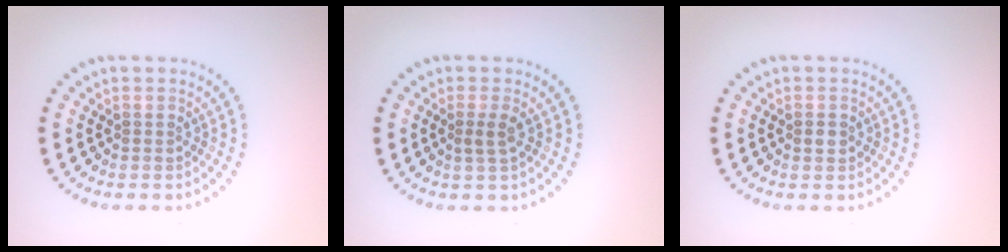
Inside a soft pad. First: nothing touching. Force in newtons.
{"total": 1.3, "press": 1.1, "slide": 0.8}
{"total": 0.9, "press": 0.8, "slide": 0.3}